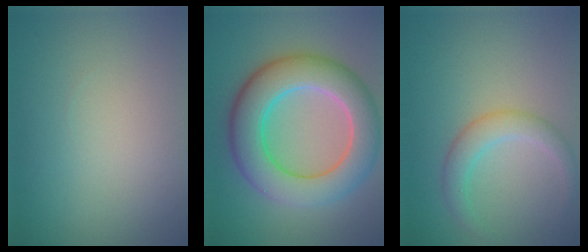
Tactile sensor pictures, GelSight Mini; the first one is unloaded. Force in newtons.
{"total": 9.0, "press": 9.0, "slide": 0.5}
{"total": 2.0, "press": 2.0, "slide": 0.2}